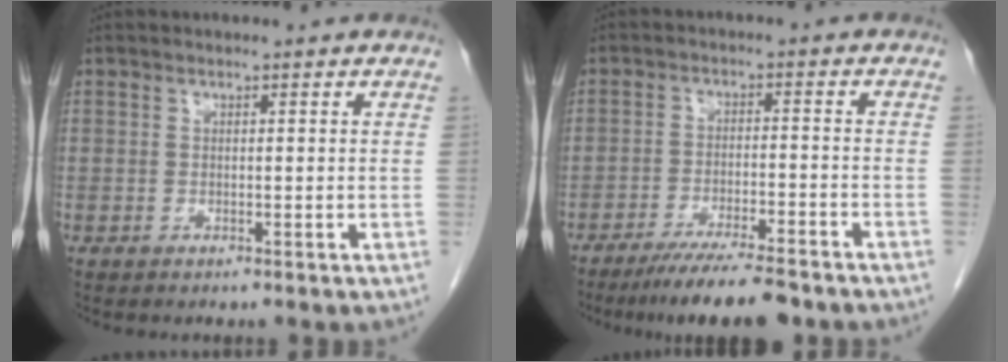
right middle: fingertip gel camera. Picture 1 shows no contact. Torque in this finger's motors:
{"motor_torque": [1.15, -0.99, 0.30, 0.10]}